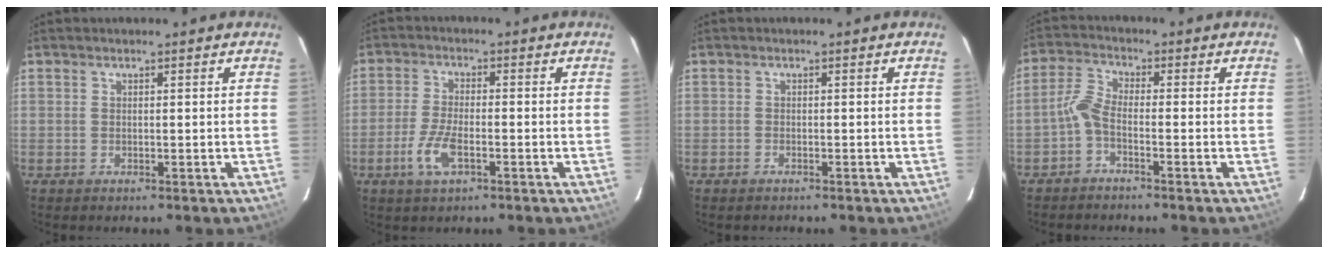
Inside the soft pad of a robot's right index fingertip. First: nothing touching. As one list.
[{"total": 6.4, "force": [-2.8, 2.3, 5.3], "torque": [-0.119, -0.003, -0.055]}, {"total": 0.8, "force": [-0.8, 0.3, 0.1], "torque": [-0.006, 0.003, -0.015]}, {"total": 3.0, "force": [-1.6, 0.9, 2.3], "torque": [-0.065, 0.012, -0.037]}]